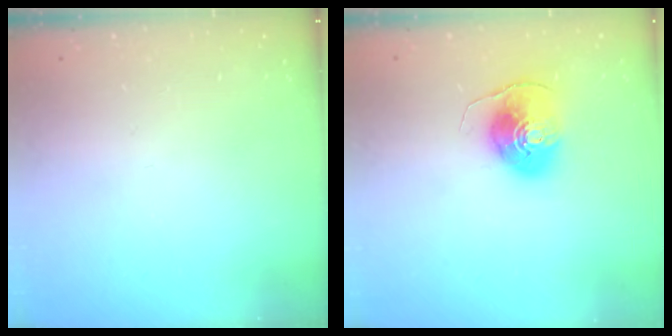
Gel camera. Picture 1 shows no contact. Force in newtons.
{"total": 8.8, "press": 8.7, "slide": 1.0}